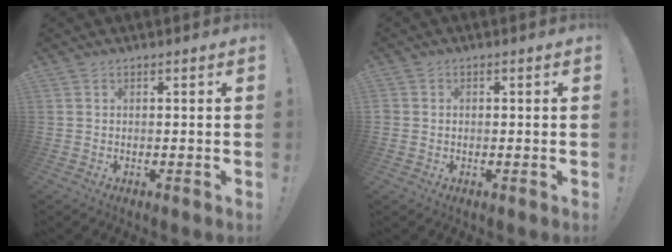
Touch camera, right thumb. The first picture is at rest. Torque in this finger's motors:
{"motor_torque": [0.00, -0.09, -0.15, 0.04, -0.02]}